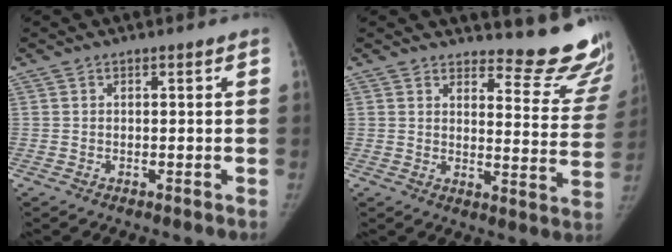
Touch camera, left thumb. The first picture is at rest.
{"total": 15.8, "force": [14.4, 3.9, 5.2], "torque": [-0.018, -0.159, 0.152]}